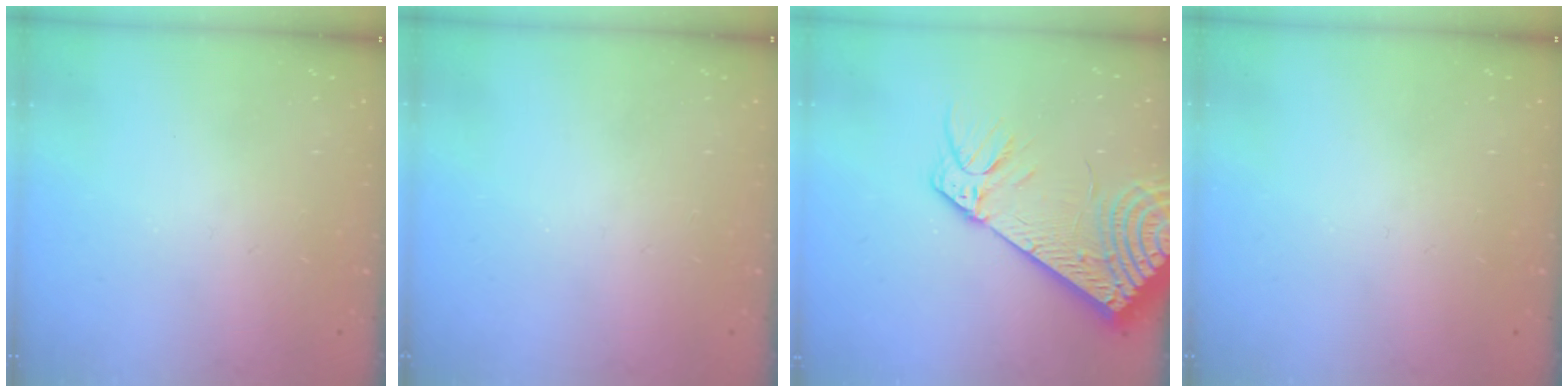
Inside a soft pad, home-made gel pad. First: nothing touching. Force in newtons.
{"total": 0.0}
{"total": 16.8, "press": 16.4, "slide": 3.4}
{"total": 0.0}